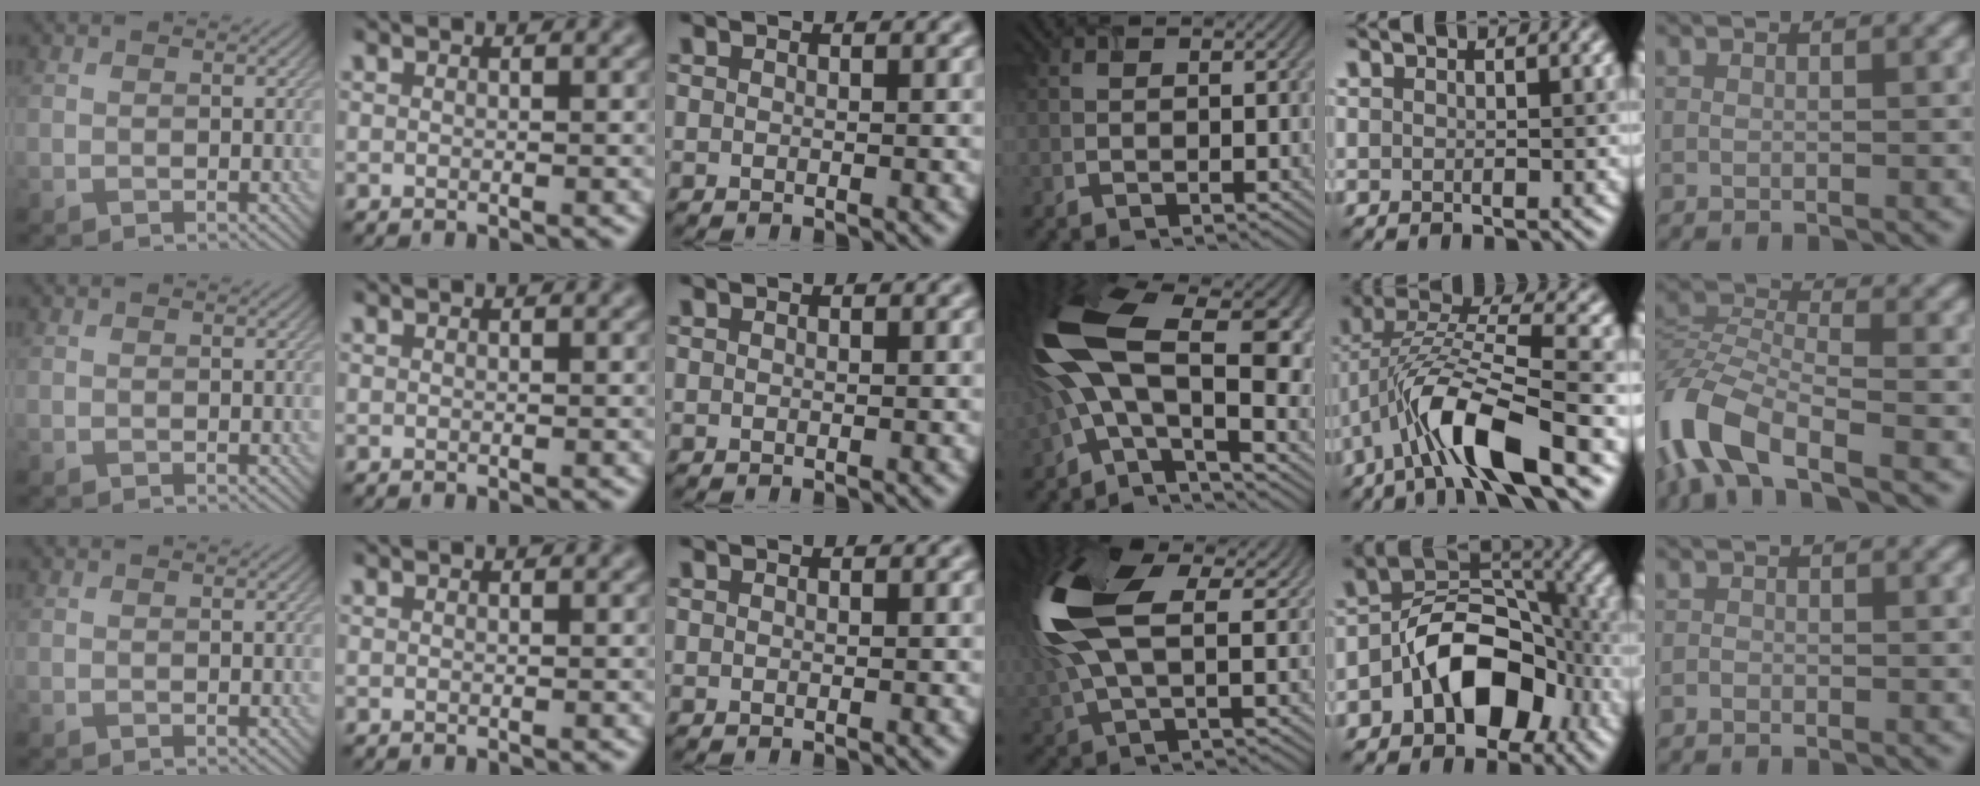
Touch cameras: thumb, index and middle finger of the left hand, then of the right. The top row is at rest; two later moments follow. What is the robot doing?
{"motion": "lift_and_place", "object": "timer"}